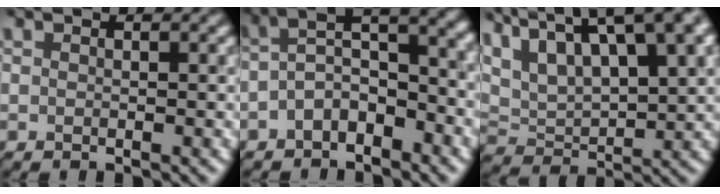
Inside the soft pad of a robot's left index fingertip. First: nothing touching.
{"total": 4.0, "force": [-2.5, 1.1, 2.9], "torque": [-0.068, 0.003, -0.015]}
{"total": 12.0, "force": [7.2, 4.7, 8.3], "torque": [-0.182, 0.014, 0.148]}